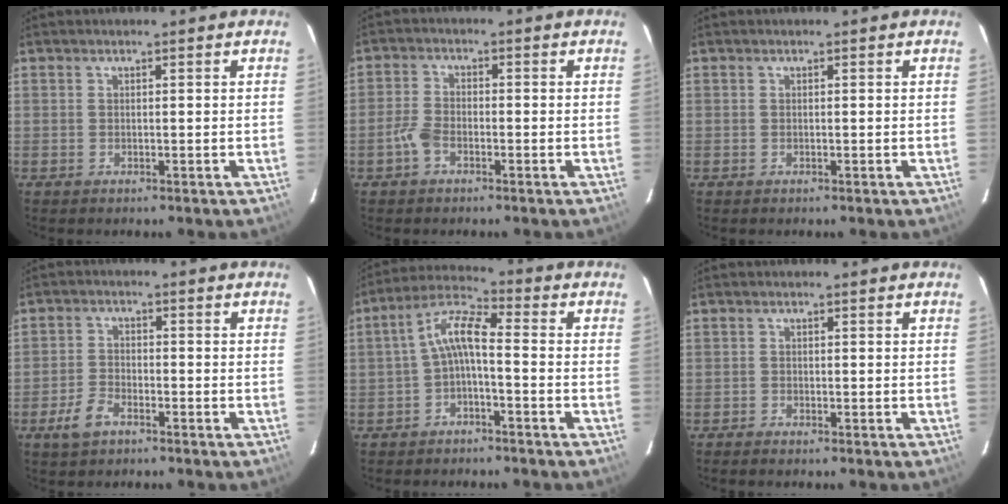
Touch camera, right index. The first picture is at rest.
{"total": 3.7, "force": [-2.1, 2.0, 2.3], "torque": [-0.062, 0.007, -0.041]}
{"total": 0.0}
{"total": 4.8, "force": [-3.2, 2.3, 2.8], "torque": [-0.072, 0.001, -0.061]}
{"total": 6.2, "force": [-1.8, 1.7, 5.7], "torque": [-0.133, 0.022, -0.037]}
{"total": 1.2, "force": [-1.2, 0.2, 0.4], "torque": [-0.016, -0.003, -0.021]}